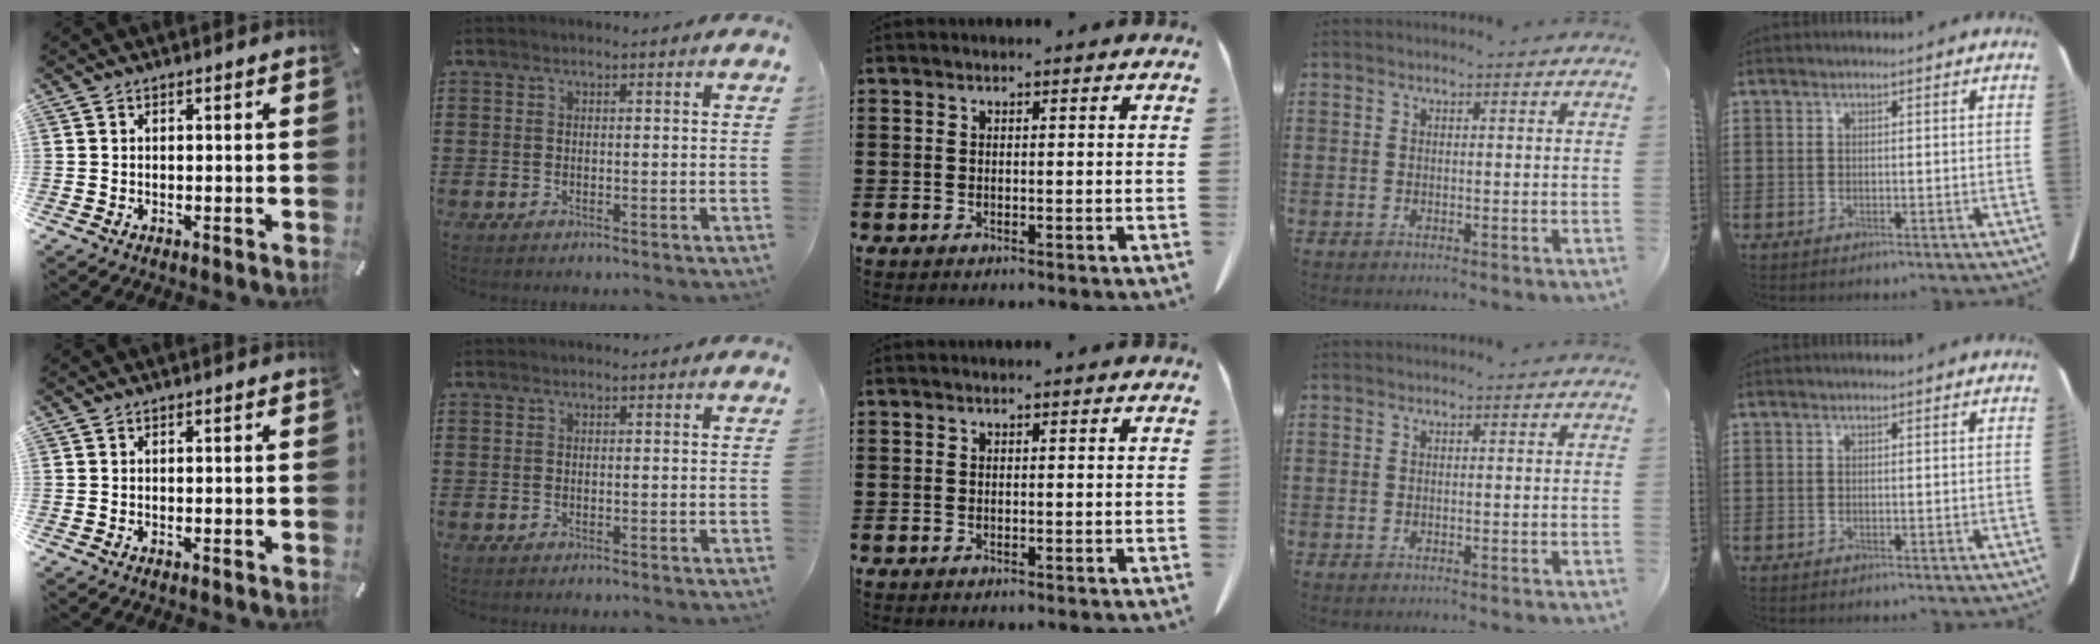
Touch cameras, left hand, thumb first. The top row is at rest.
{}